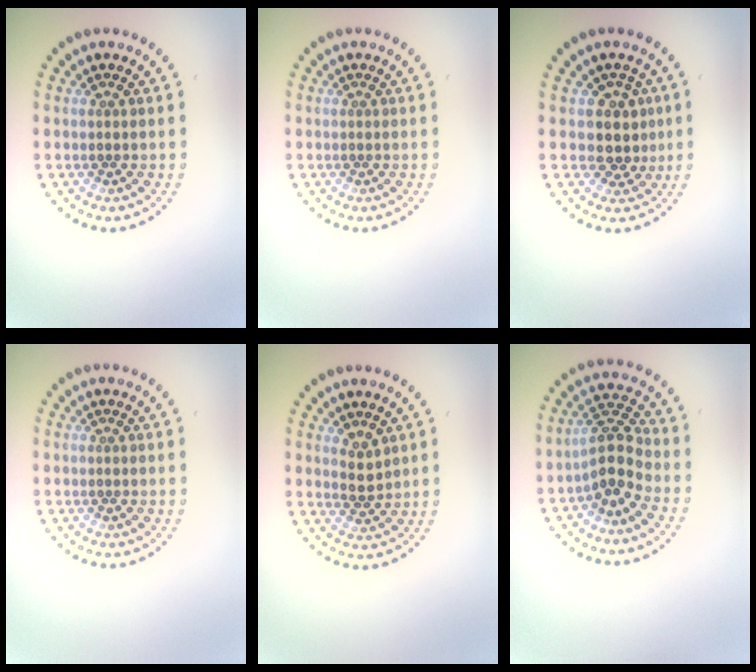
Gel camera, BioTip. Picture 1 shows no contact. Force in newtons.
{"total": 0.0}
{"total": 2.8, "press": 2.2, "slide": 1.7}
{"total": 0.0}
{"total": 1.7, "press": 1.5, "slide": 0.8}
{"total": 3.3, "press": 2.9, "slide": 1.5}